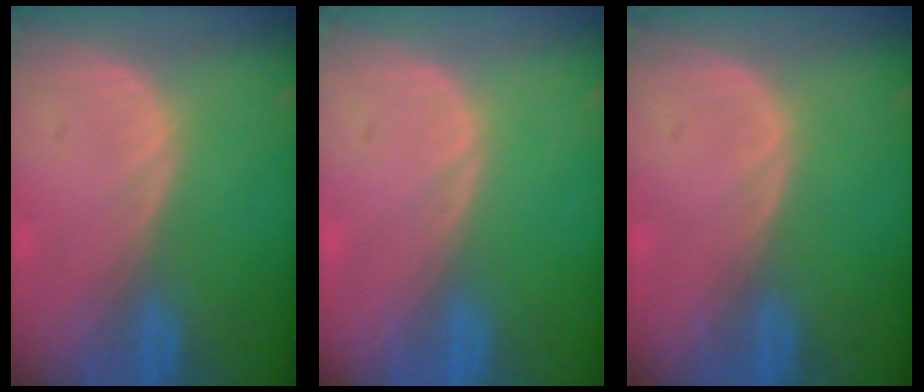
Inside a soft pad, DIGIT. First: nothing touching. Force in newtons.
{"total": 0.0}
{"total": 0.0}